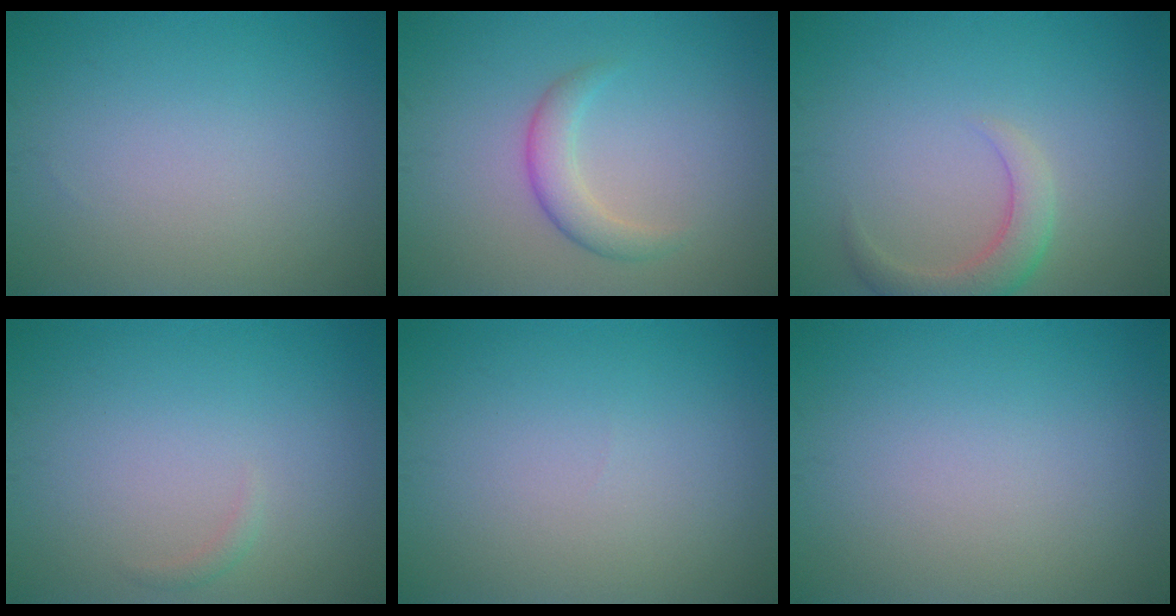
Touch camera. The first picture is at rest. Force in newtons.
{"total": 2.5, "press": 2.5, "slide": 0.0}
{"total": 3.0, "press": 3.0, "slide": 0.3}
{"total": 0.6, "press": 0.6, "slide": 0.1}
{"total": 0.0}
{"total": 0.0}